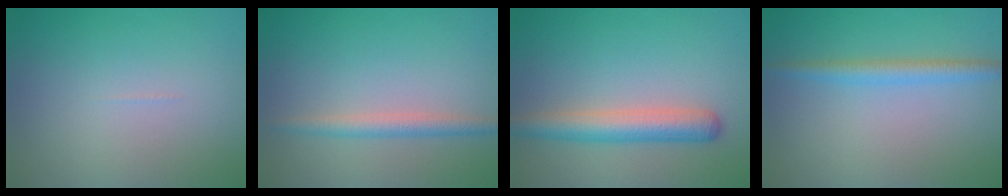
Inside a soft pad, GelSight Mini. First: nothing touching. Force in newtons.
{"total": 2.2, "press": 2.2, "slide": 0.0}
{"total": 4.1, "press": 4.1, "slide": 0.1}
{"total": 2.1, "press": 2.1, "slide": 0.2}